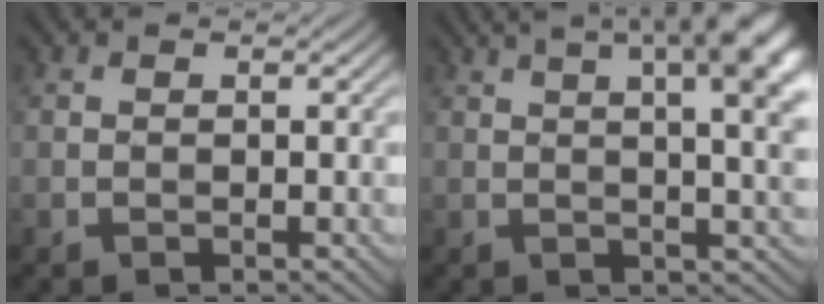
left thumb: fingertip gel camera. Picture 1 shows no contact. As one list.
[{"total": 15.5, "force": [6.1, 5.1, 13.3], "torque": [-0.150, 0.054, 0.066]}]